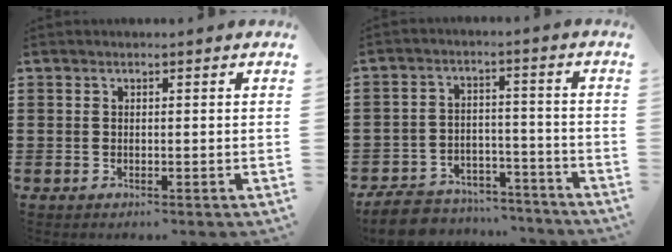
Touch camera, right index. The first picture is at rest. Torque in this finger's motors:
{"motor_torque": [0.05, 0.46, -0.56, -0.21]}